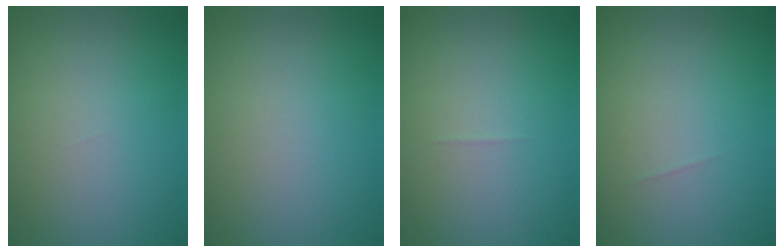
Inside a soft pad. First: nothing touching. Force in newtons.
{"total": 0.0}
{"total": 0.0}
{"total": 0.0}